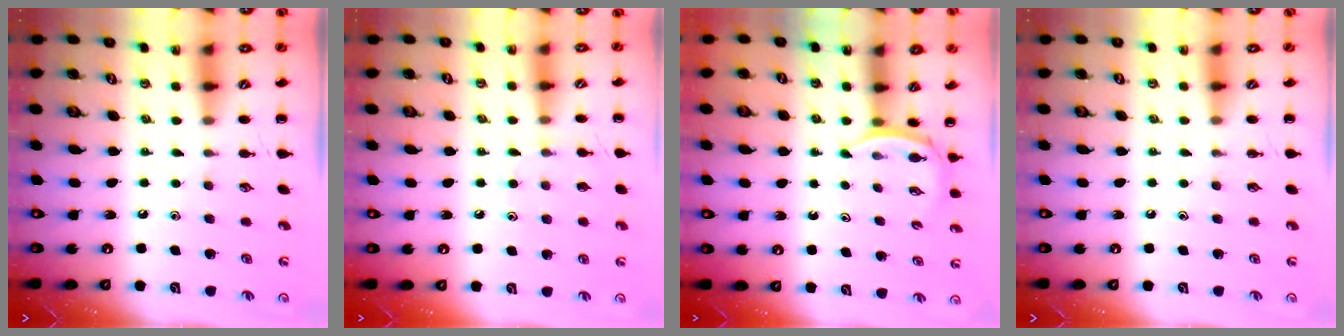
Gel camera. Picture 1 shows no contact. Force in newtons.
{"total": 7.1, "press": 6.8, "slide": 1.8}
{"total": 2.3, "press": 2.1, "slide": 0.9}
{"total": 0.0}